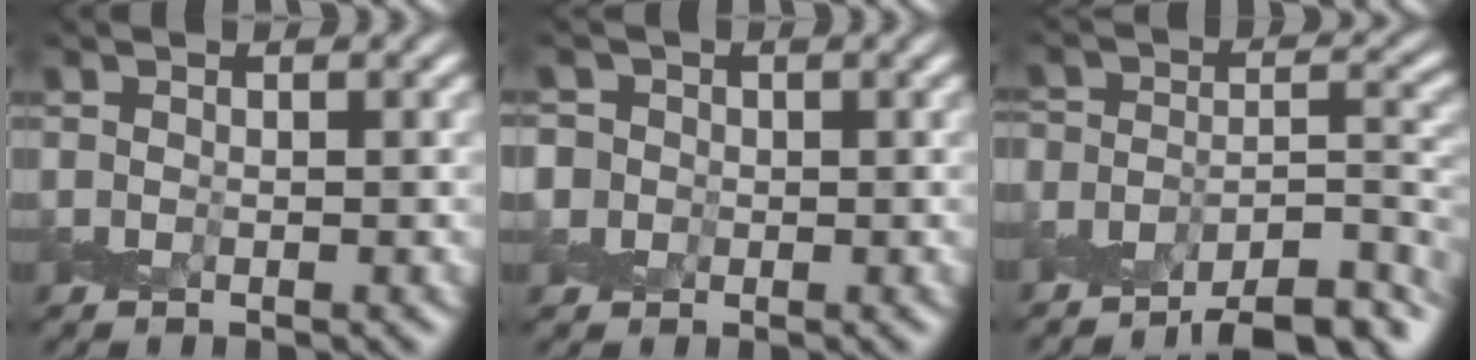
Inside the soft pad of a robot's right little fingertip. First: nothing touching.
{"total": 3.5, "force": [0.4, 3.4, 0.7], "torque": [0.003, 0.026, -0.020]}
{"total": 8.7, "force": [-7.7, 2.2, 3.4], "torque": [-0.047, 0.007, -0.120]}